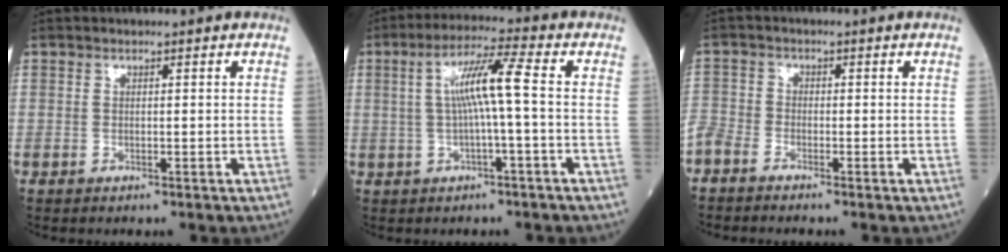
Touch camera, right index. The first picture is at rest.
{"total": 7.5, "force": [0.2, -0.3, 7.5], "torque": [-0.140, 0.016, 0.002]}
{"total": 4.1, "force": [-3.6, 1.5, 1.1], "torque": [-0.025, -0.005, -0.082]}